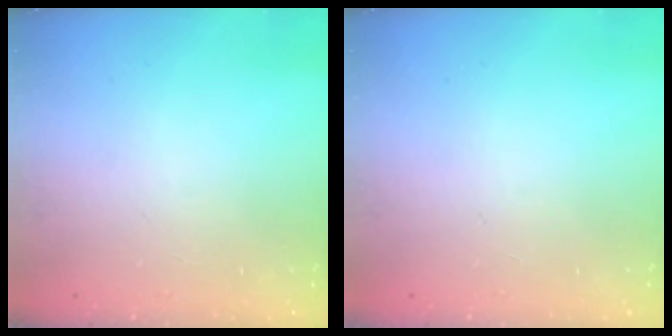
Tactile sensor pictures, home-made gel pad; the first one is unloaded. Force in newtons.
{"total": 0.0}